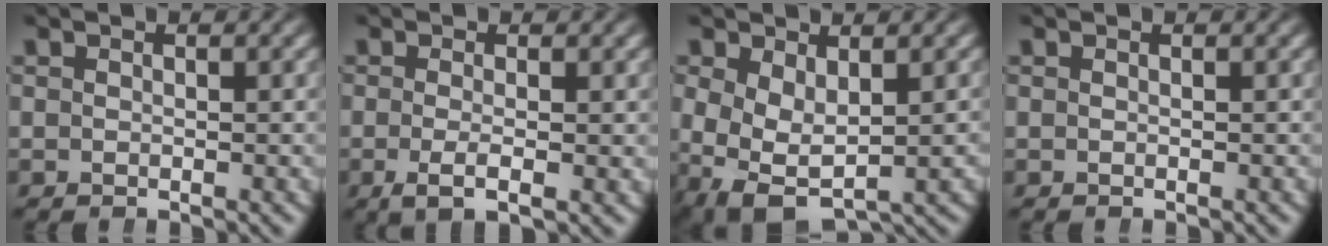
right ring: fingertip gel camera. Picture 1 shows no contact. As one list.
[{"total": 2.6, "force": [-0.9, 0.4, 2.4], "torque": [-0.042, -0.011, -0.010]}, {"total": 8.4, "force": [-2.1, 7.0, 4.2], "torque": [-0.112, -0.048, -0.018]}, {"total": 0.0}]